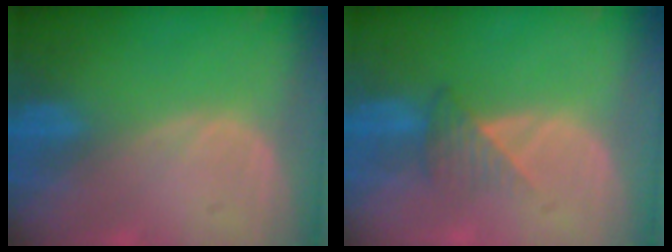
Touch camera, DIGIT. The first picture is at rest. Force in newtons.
{"total": 3.5, "press": 3.1, "slide": 1.5}